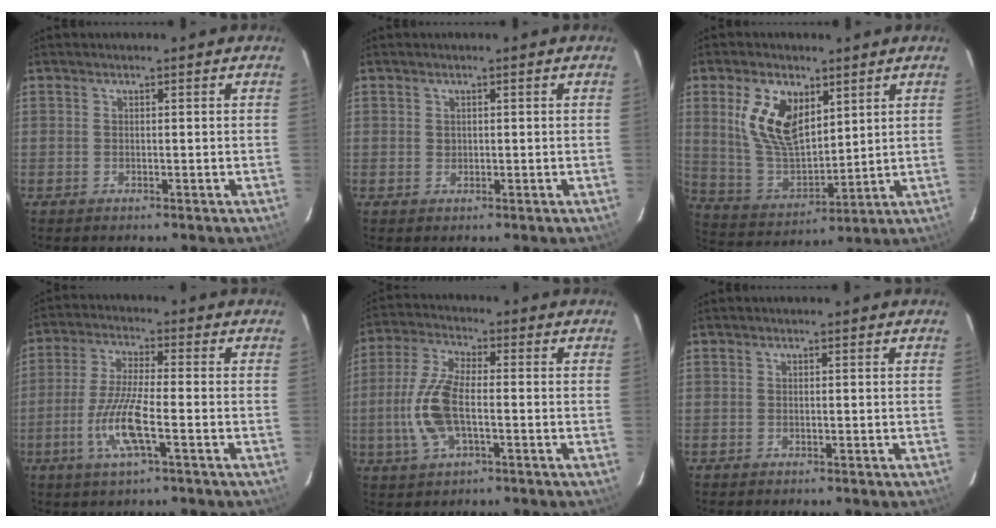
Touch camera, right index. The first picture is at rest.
{"total": 0.8, "force": [0.3, 0.7, 0.2], "torque": [0.000, 0.003, 0.005]}
{"total": 13.2, "force": [5.4, 7.1, 9.8], "torque": [-0.195, 0.009, 0.120]}
{"total": 9.7, "force": [-3.4, 1.2, 9.0], "torque": [-0.188, -0.007, -0.067]}
{"total": 11.0, "force": [-2.1, 4.6, 9.7], "torque": [-0.217, 0.005, -0.044]}
{"total": 0.0}